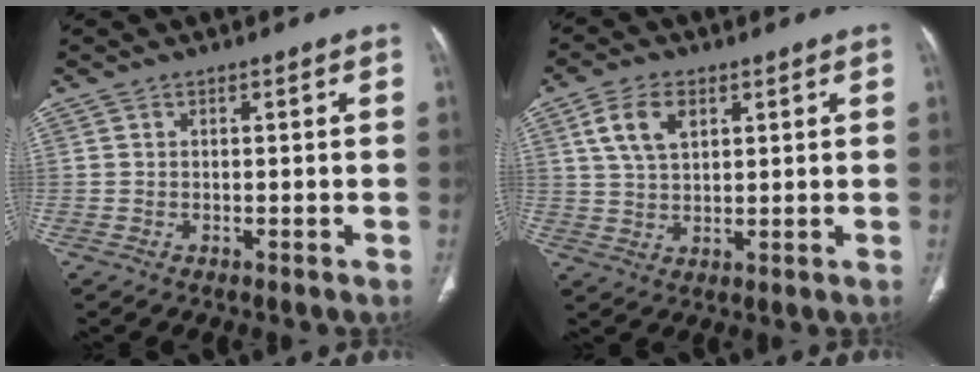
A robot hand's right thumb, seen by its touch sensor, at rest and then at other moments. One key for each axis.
{"total": 7.2, "fx": 3.0, "fy": 4.2, "fz": 4.9, "tx": -0.089, "ty": -0.007, "tz": 0.060}